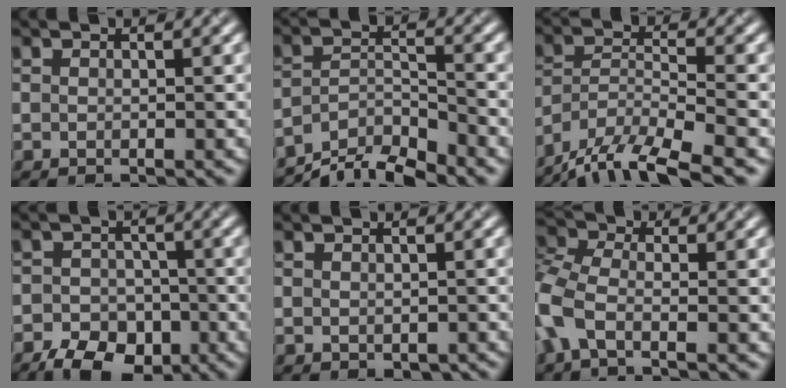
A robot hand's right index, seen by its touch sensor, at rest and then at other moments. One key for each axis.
{"total": 6.1, "fx": -5.3, "fy": 1.5, "fz": 2.5, "tx": -0.041, "ty": -0.008, "tz": -0.096}
{"total": 10.3, "fx": -8.9, "fy": 2.3, "fz": 4.8, "tx": -0.079, "ty": -0.016, "tz": -0.150}
{"total": 6.1, "fx": -3.9, "fy": 3.8, "fz": 2.7, "tx": -0.026, "ty": -0.005, "tz": -0.066}
{"total": 0.9, "fx": -0.3, "fy": 0.6, "fz": 0.6, "tx": -0.011, "ty": -0.009, "tz": 0.001}
{"total": 5.4, "fx": -1.9, "fy": 2.8, "fz": 4.1, "tx": -0.109, "ty": 0.002, "tz": -0.061}